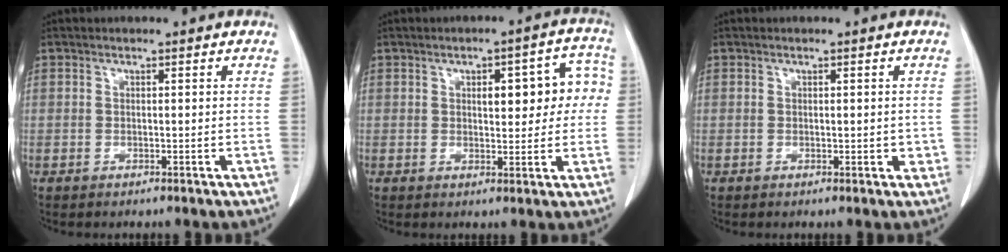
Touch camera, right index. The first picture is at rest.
{"total": 8.7, "force": [1.6, 3.6, 7.8], "torque": [-0.085, 0.033, 0.020]}
{"total": 1.7, "force": [0.0, 1.0, 1.4], "torque": [-0.015, -0.001, 0.002]}